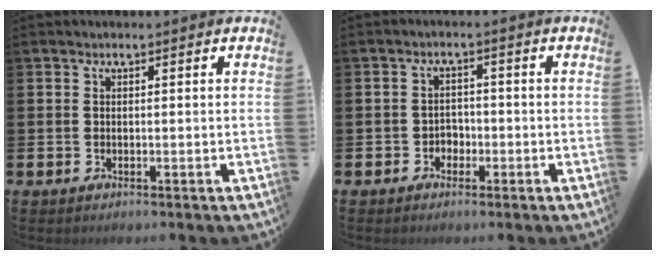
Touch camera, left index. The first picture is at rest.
{"total": 2.2, "force": [-1.3, 1.7, 0.5], "torque": [-0.006, 0.002, -0.032]}